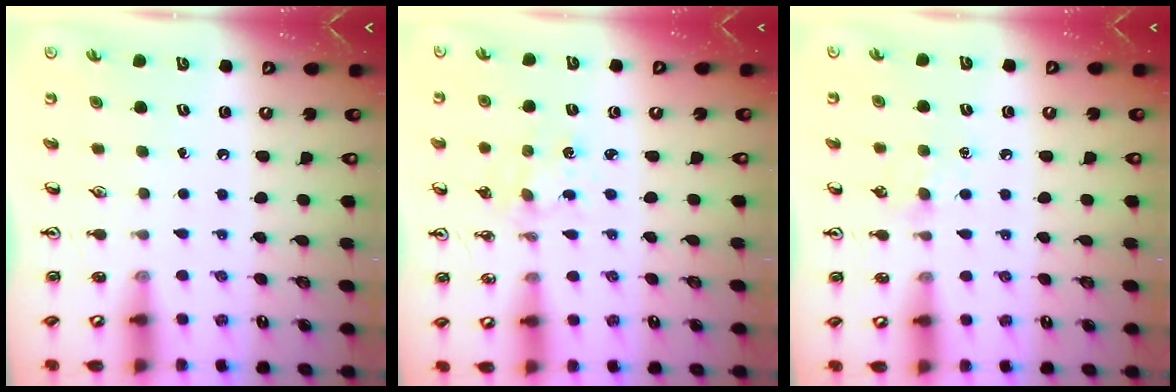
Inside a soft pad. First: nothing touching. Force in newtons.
{"total": 2.3, "press": 2.3, "slide": 0.4}
{"total": 5.9, "press": 5.8, "slide": 0.8}